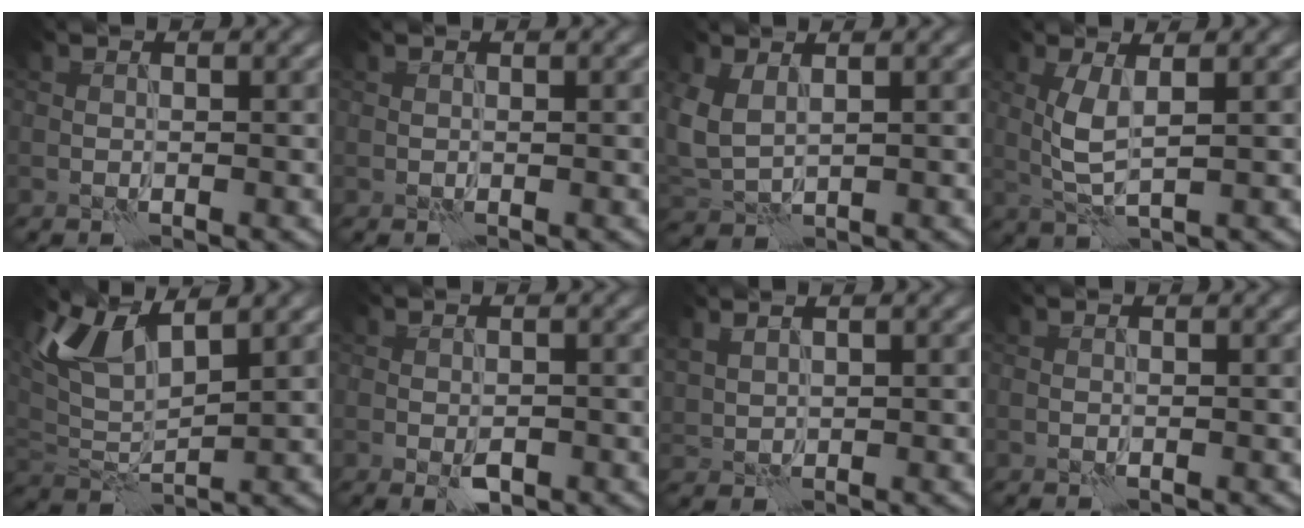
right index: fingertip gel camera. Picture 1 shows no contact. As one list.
[{"total": 0.0}, {"total": 3.4, "force": [1.2, 2.0, 2.4], "torque": [-0.072, -0.002, 0.028]}, {"total": 3.0, "force": [0.4, 0.7, 2.9], "torque": [-0.063, -0.005, 0.011]}, {"total": 6.2, "force": [3.7, 2.5, 4.3], "torque": [-0.104, 0.005, 0.069]}, {"total": 1.7, "force": [-0.7, 0.8, 1.3], "torque": [-0.023, -0.001, -0.012]}, {"total": 1.4, "force": [1.1, 0.5, 0.6], "torque": [-0.018, 0.003, 0.029]}, {"total": 0.0}]